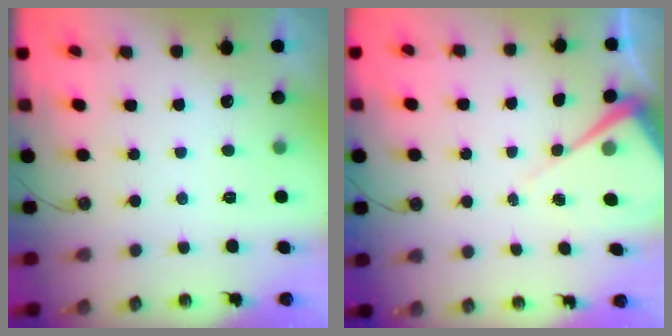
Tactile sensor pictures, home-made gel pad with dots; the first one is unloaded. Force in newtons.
{"total": 7.8, "press": 7.8, "slide": 0.5}